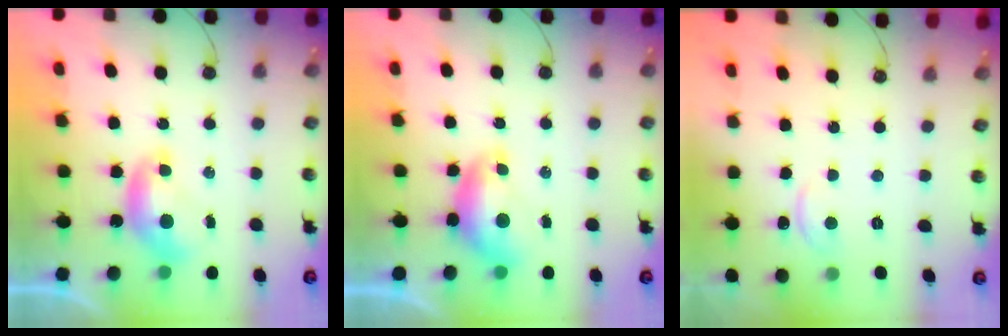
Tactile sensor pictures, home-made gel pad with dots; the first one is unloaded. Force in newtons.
{"total": 0.0}
{"total": 2.0, "press": 2.0, "slide": 0.3}